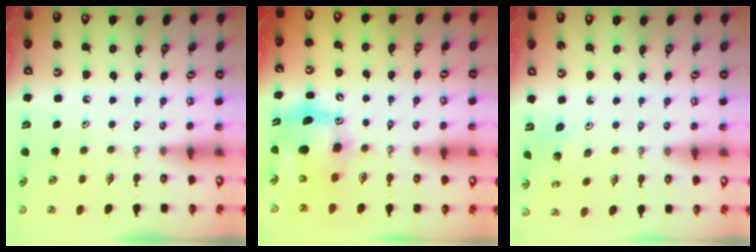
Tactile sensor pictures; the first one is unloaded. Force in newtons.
{"total": 11.1, "press": 10.8, "slide": 2.4}
{"total": 2.2, "press": 2.2, "slide": 0.2}